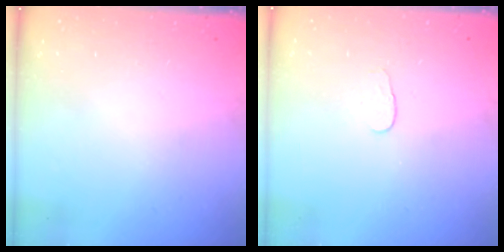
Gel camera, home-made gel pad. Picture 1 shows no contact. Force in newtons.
{"total": 3.8, "press": 3.8, "slide": 0.3}